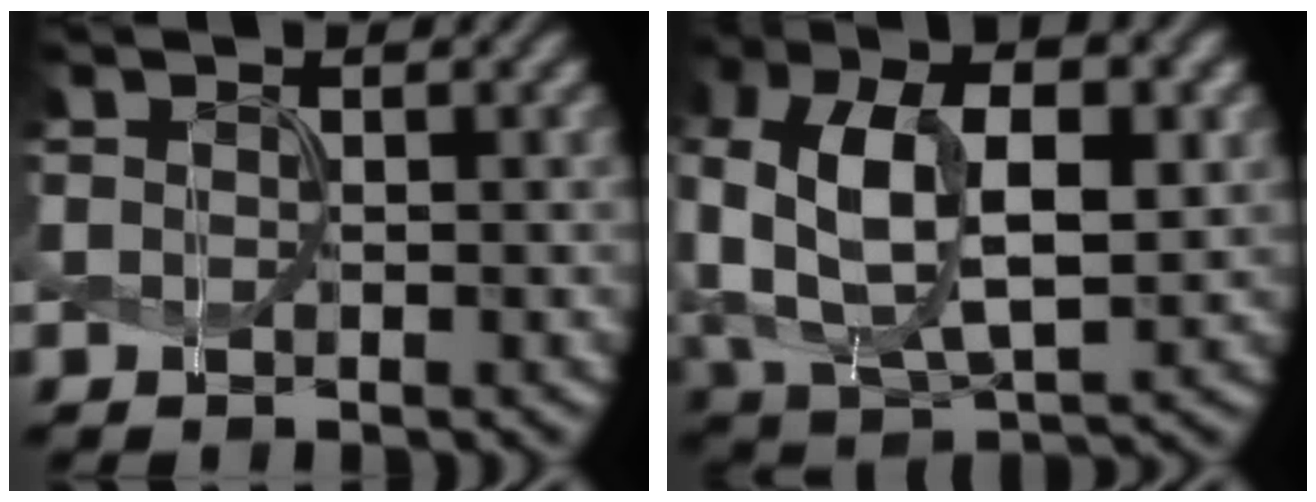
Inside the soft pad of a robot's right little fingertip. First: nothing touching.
{"total": 13.2, "force": [1.2, 7.9, 10.4], "torque": [-0.204, -0.005, 0.026]}